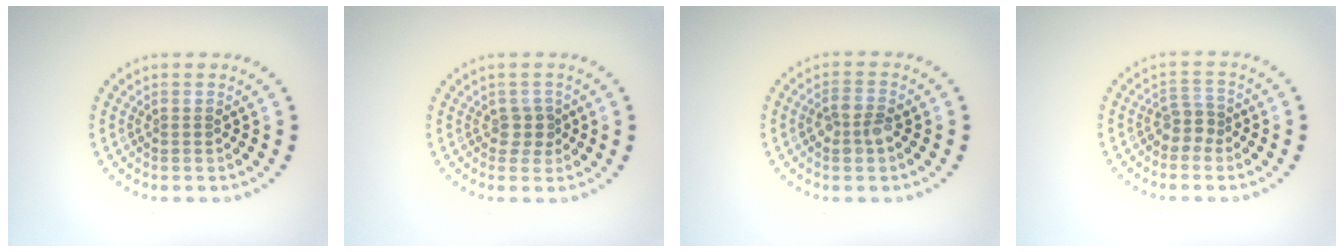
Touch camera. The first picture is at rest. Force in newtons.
{"total": 1.4, "press": 1.2, "slide": 0.9}
{"total": 2.3, "press": 2.2, "slide": 0.6}
{"total": 2.0, "press": 1.5, "slide": 1.4}